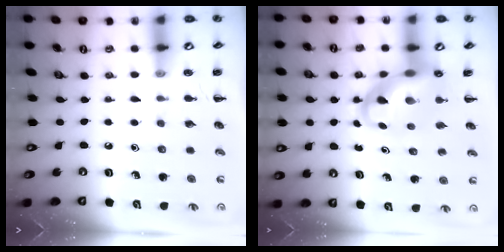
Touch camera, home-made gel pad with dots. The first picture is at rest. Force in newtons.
{"total": 8.6, "press": 8.3, "slide": 2.3}